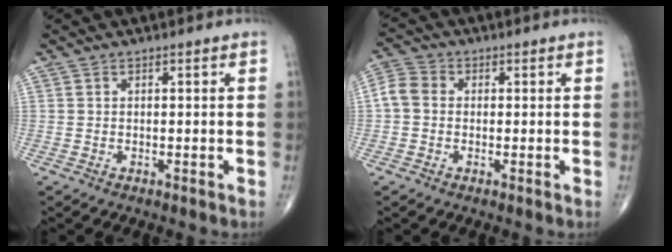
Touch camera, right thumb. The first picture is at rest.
{"total": 4.7, "force": [-0.1, 3.9, 2.7], "torque": [-0.052, 0.015, -0.012]}